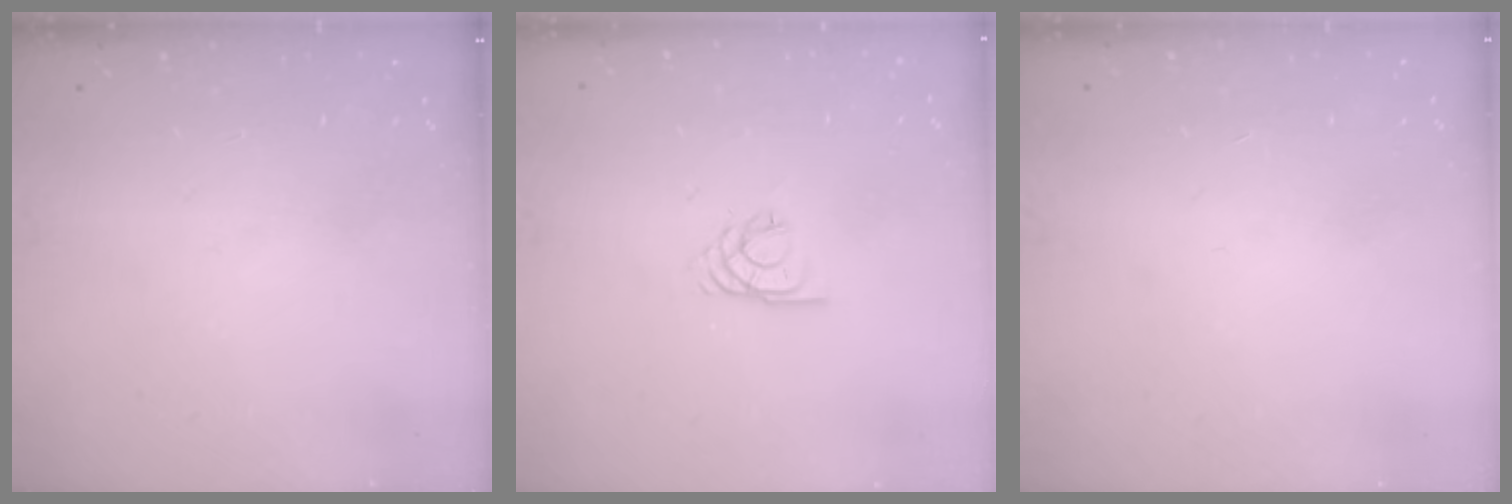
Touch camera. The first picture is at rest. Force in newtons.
{"total": 3.2, "press": 3.2, "slide": 0.5}
{"total": 0.9, "press": 0.8, "slide": 0.2}